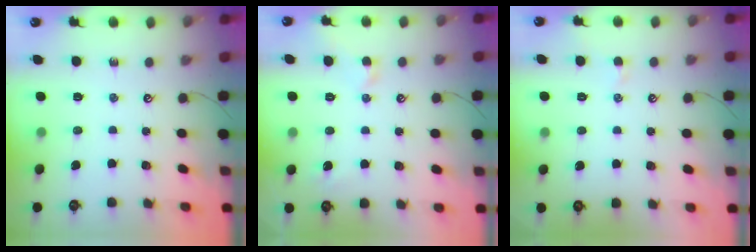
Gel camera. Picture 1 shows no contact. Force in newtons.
{"total": 0.5, "press": 0.2, "slide": 0.5}
{"total": 1.0, "press": 0.8, "slide": 0.4}